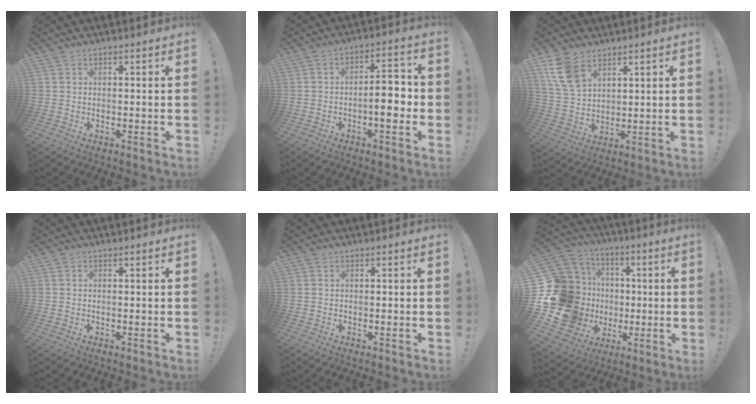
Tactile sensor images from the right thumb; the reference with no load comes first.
{"total": 9.5, "force": [-2.0, 3.5, 8.5], "torque": [-0.115, 0.013, -0.037]}
{"total": 9.8, "force": [6.1, 5.8, 5.0], "torque": [-0.097, -0.024, 0.121]}
{"total": 0.0}
{"total": 0.0}
{"total": 23.2, "force": [-2.1, 19.4, 12.6], "torque": [-0.267, -0.006, 0.022]}